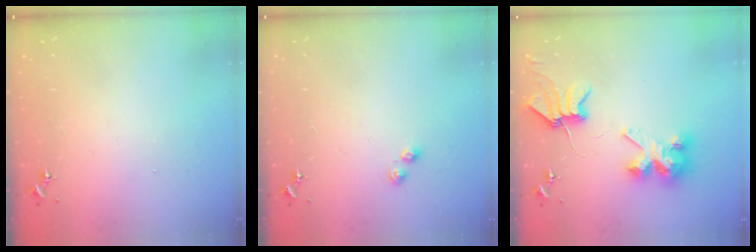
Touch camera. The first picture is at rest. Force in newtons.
{"total": 2.8, "press": 2.8, "slide": 0.4}
{"total": 9.0, "press": 8.9, "slide": 1.3}